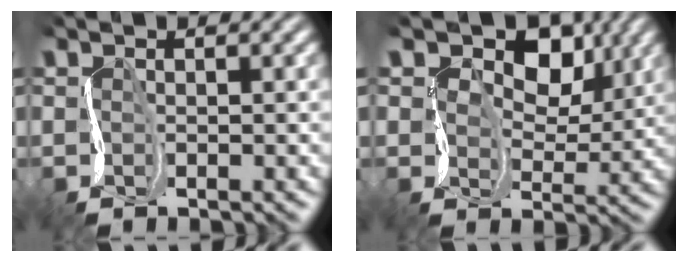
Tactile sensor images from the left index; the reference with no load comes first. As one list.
[{"total": 8.9, "force": [4.2, 5.6, 5.5], "torque": [-0.064, 0.007, 0.053]}]